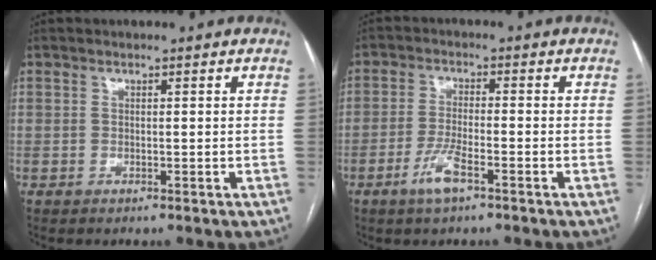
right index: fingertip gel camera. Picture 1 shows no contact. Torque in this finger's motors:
{"motor_torque": [0.74, -0.54, 0.37, 0.11]}